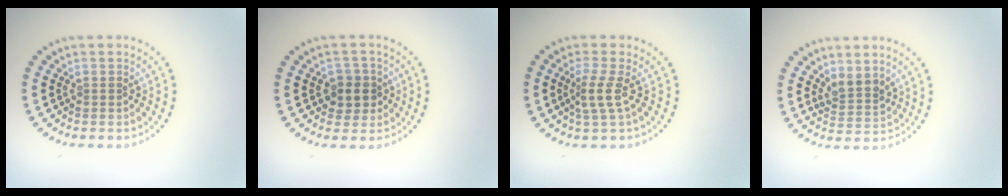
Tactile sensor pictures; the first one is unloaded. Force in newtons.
{"total": 2.5, "press": 2.3, "slide": 0.9}
{"total": 2.2, "press": 1.5, "slide": 1.6}
{"total": 2.2, "press": 1.9, "slide": 1.2}